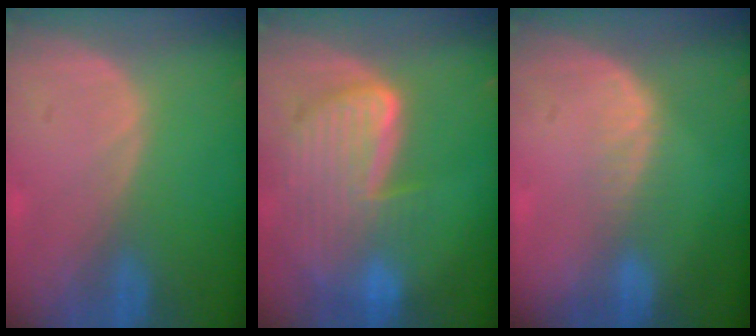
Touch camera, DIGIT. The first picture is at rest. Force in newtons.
{"total": 9.8, "press": 8.2, "slide": 5.3}
{"total": 2.5, "press": 2.0, "slide": 1.6}